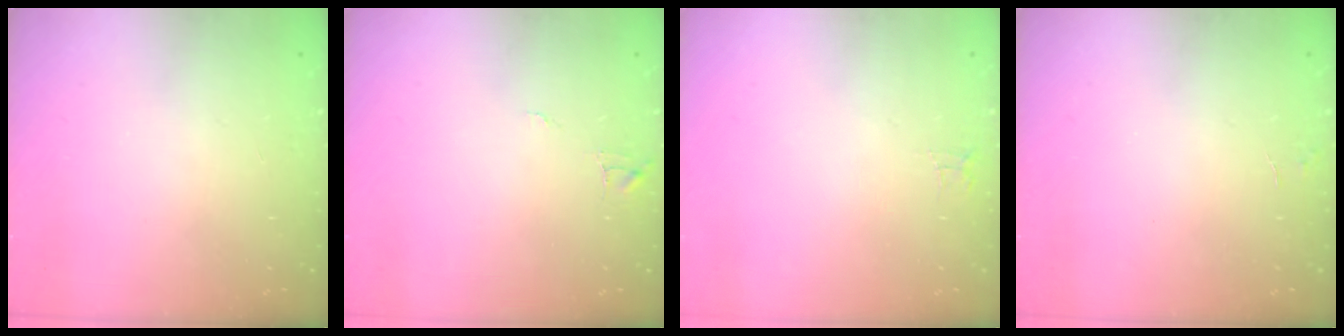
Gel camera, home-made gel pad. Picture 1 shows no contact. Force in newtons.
{"total": 4.5, "press": 4.5, "slide": 0.4}
{"total": 2.9, "press": 2.9, "slide": 0.2}
{"total": 2.2, "press": 2.2, "slide": 0.2}